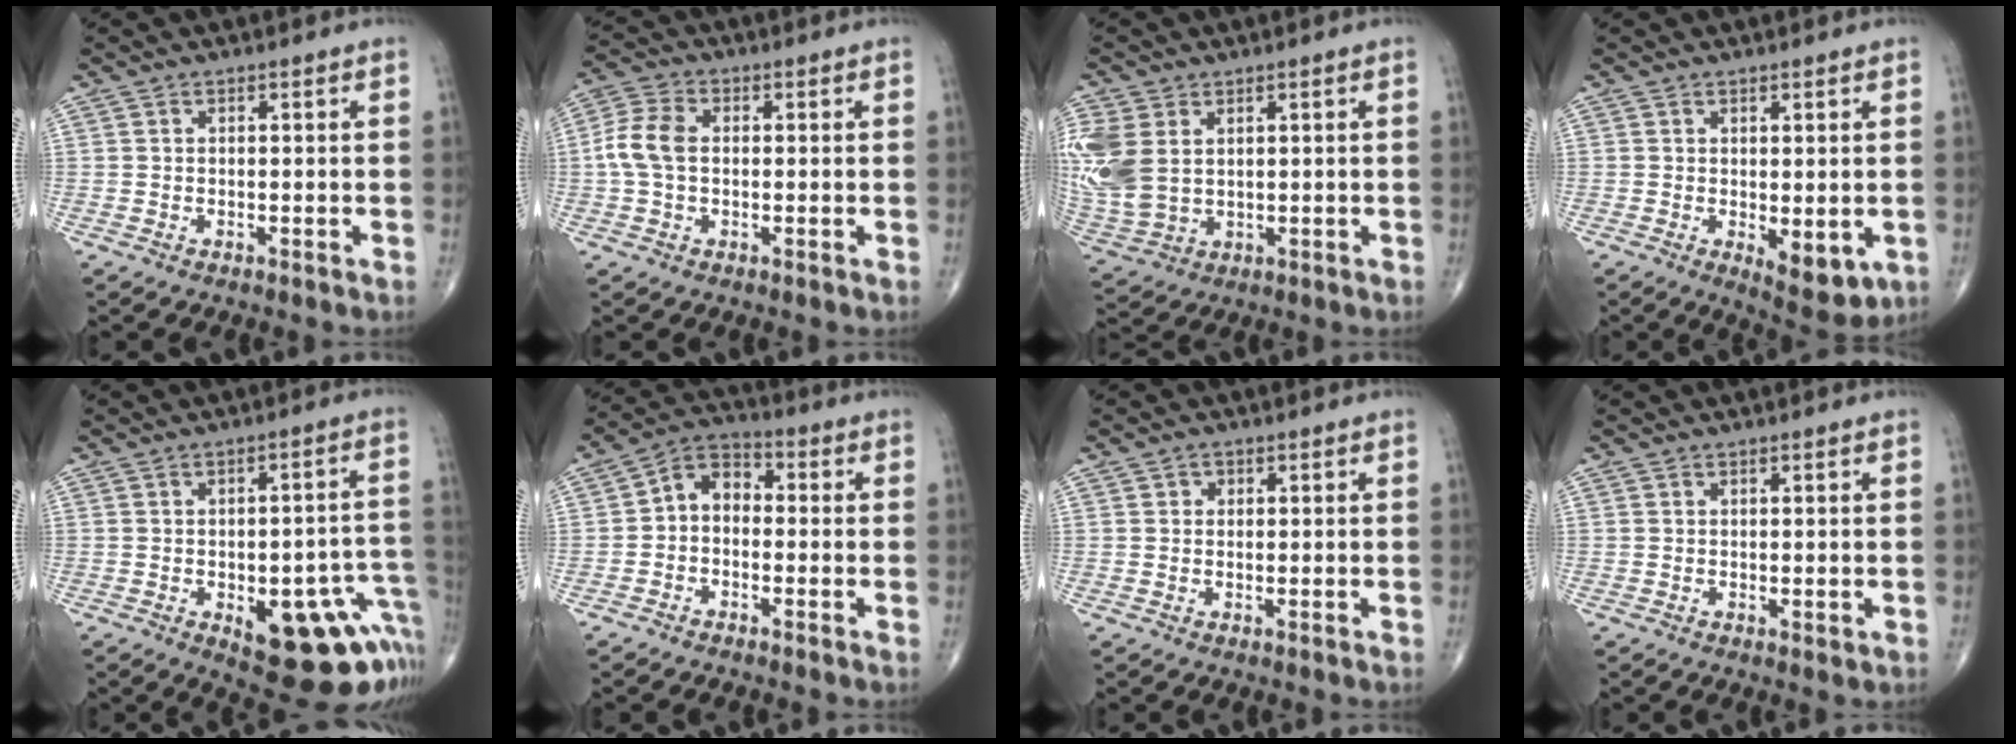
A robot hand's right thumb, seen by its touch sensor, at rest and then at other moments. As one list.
[{"total": 6.9, "force": [0.1, 4.6, 5.1], "torque": [-0.116, 0.018, -0.006]}, {"total": 13.3, "force": [2.9, 9.4, 8.9], "torque": [-0.228, -0.008, 0.071]}, {"total": 7.0, "force": [-1.5, 3.0, 6.1], "torque": [-0.068, -0.017, -0.010]}, {"total": 19.2, "force": [-7.0, 8.5, 15.7], "torque": [-0.120, 0.039, -0.066]}, {"total": 6.7, "force": [-0.6, 5.0, 4.5], "torque": [-0.051, 0.028, -0.030]}, {"total": 1.4, "force": [0.4, 1.2, 0.4], "torque": [0.003, 0.001, 0.002]}, {"total": 0.8, "force": [0.1, 0.4, 0.7], "torque": [-0.013, -0.004, 0.002]}]